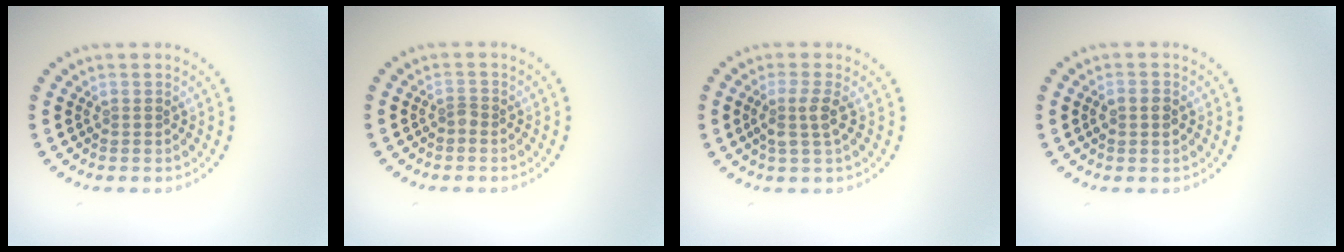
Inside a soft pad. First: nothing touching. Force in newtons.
{"total": 0.8, "press": 0.5, "slide": 0.5}
{"total": 2.2, "press": 1.8, "slide": 1.2}
{"total": 1.3, "press": 1.3, "slide": 0.2}